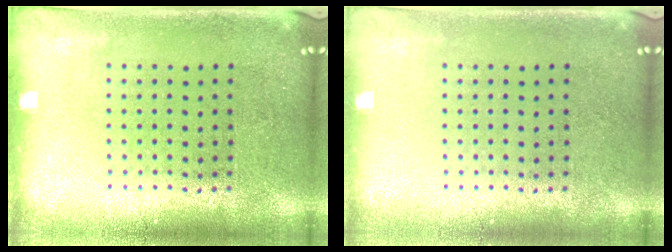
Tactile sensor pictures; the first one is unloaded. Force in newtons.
{"total": 0.0}